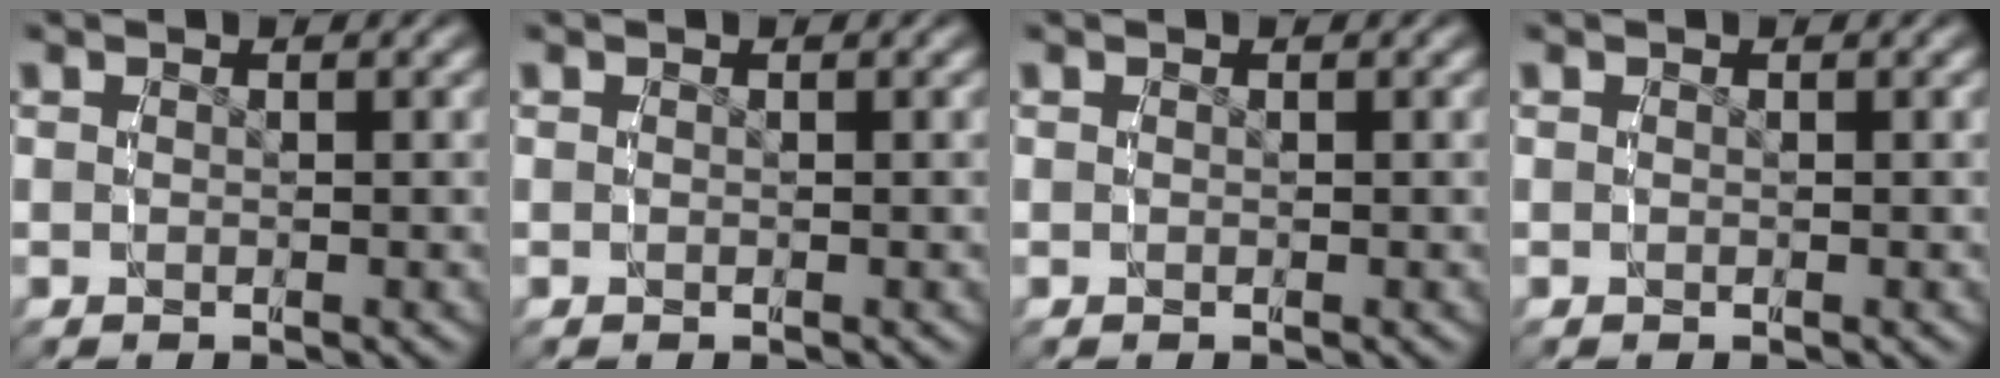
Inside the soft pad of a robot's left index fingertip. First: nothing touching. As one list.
[{"total": 0.0}, {"total": 0.0}, {"total": 0.0}]